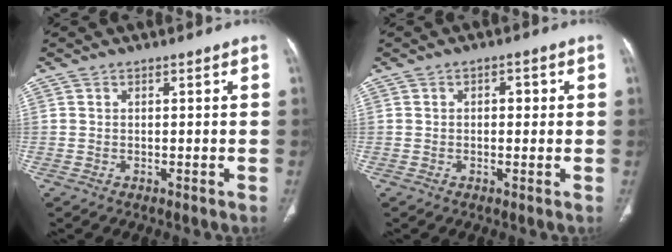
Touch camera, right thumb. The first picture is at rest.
{"total": 2.3, "force": [0.3, 1.5, 1.8], "torque": [-0.018, 0.007, 0.002]}